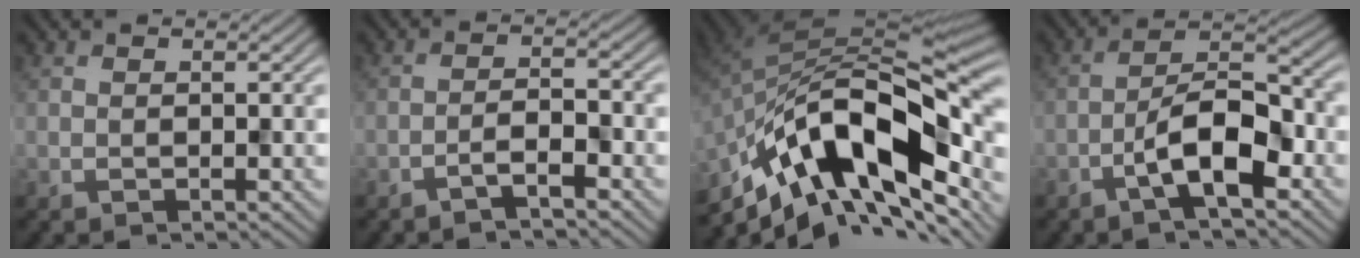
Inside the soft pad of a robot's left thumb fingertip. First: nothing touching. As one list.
[{"total": 2.5, "force": [-2.2, 0.3, 1.2], "torque": [-0.022, 0.012, -0.046]}, {"total": 17.6, "force": [-8.2, 8.4, 13.2], "torque": [-0.243, -0.013, -0.146]}, {"total": 7.4, "force": [-4.0, 2.5, 5.7], "torque": [-0.096, 0.019, -0.081]}]